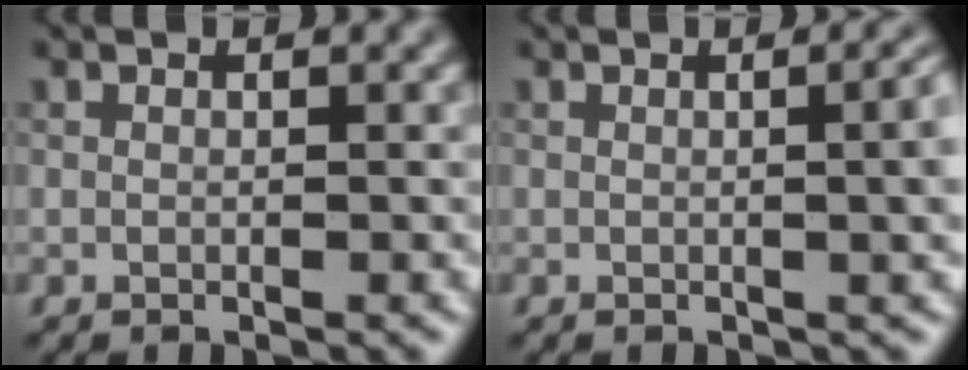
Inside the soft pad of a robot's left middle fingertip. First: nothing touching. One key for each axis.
{"total": 5.4, "fx": 0.3, "fy": 2.4, "fz": 4.8, "tx": -0.029, "ty": 0.010, "tz": 0.005}